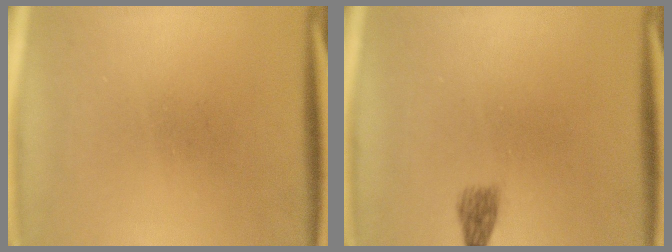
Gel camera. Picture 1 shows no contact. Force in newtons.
{"total": 1.9}